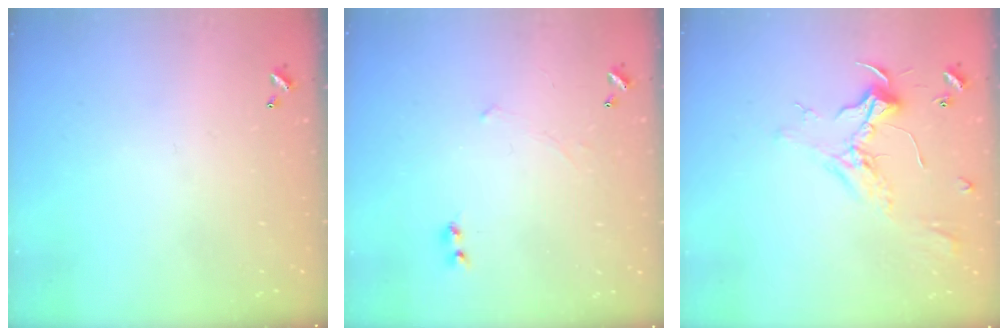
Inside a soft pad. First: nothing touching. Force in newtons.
{"total": 2.3, "press": 2.3, "slide": 0.2}
{"total": 2.3, "press": 2.2, "slide": 0.9}